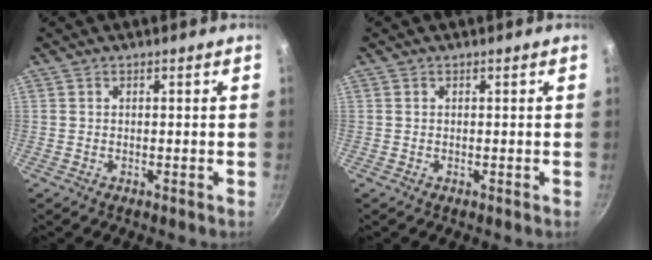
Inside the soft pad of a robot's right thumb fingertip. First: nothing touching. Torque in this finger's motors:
{"motor_torque": [-0.15, 0.21, -0.05, 0.26, 0.05]}